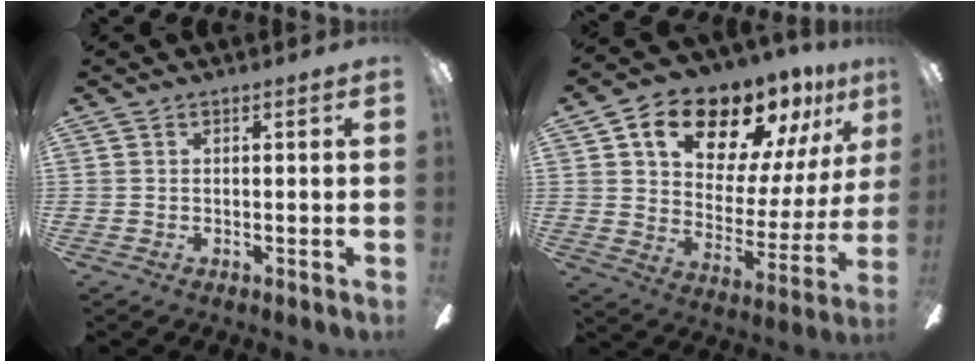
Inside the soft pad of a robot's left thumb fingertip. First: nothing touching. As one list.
[{"total": 18.1, "force": [13.3, 9.1, 8.3], "torque": [-0.133, -0.089, 0.227]}]